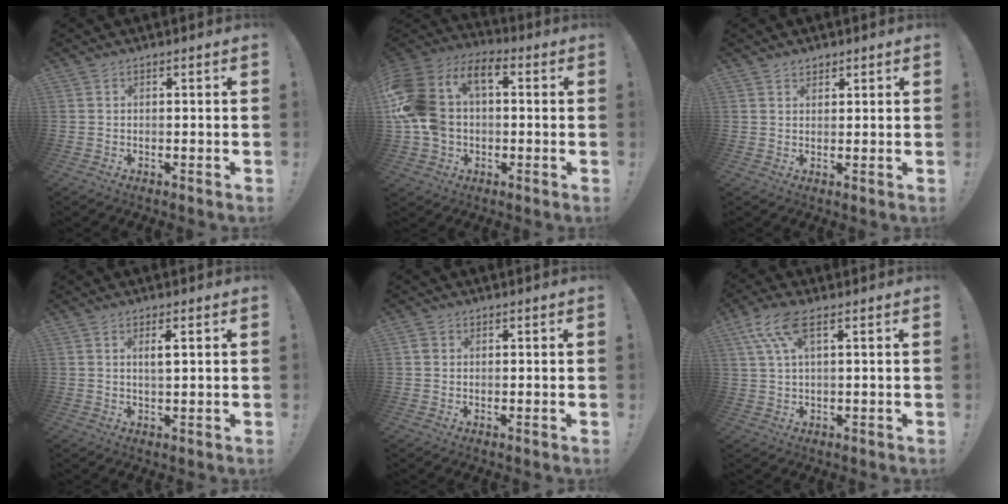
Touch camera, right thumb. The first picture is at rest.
{"total": 17.8, "force": [3.3, 12.4, 12.3], "torque": [-0.252, -0.004, 0.061]}
{"total": 2.1, "force": [1.7, 1.2, 0.5], "torque": [-0.002, -0.009, 0.031]}
{"total": 2.7, "force": [0.9, 0.4, 2.5], "torque": [-0.043, -0.005, 0.012]}
{"total": 1.4, "force": [0.4, 1.2, 0.5], "torque": [-0.010, 0.004, 0.007]}
{"total": 8.5, "force": [3.9, 2.7, 7.0], "torque": [-0.131, -0.004, 0.075]}